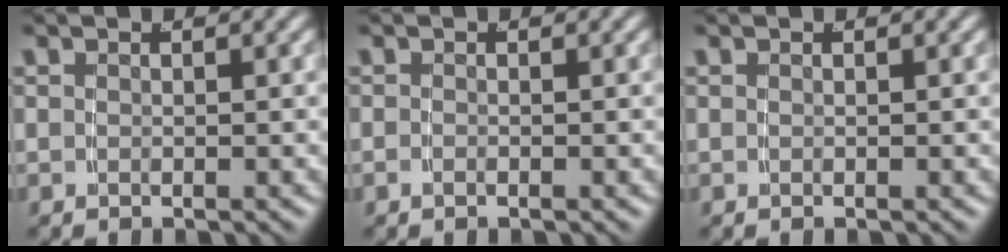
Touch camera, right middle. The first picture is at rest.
{"total": 0.5, "force": [-0.4, 0.2, 0.3], "torque": [-0.008, -0.002, -0.008]}
{"total": 0.0}